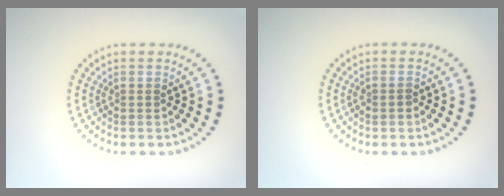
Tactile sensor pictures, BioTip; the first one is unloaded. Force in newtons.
{"total": 0.8, "press": 0.8, "slide": 0.2}